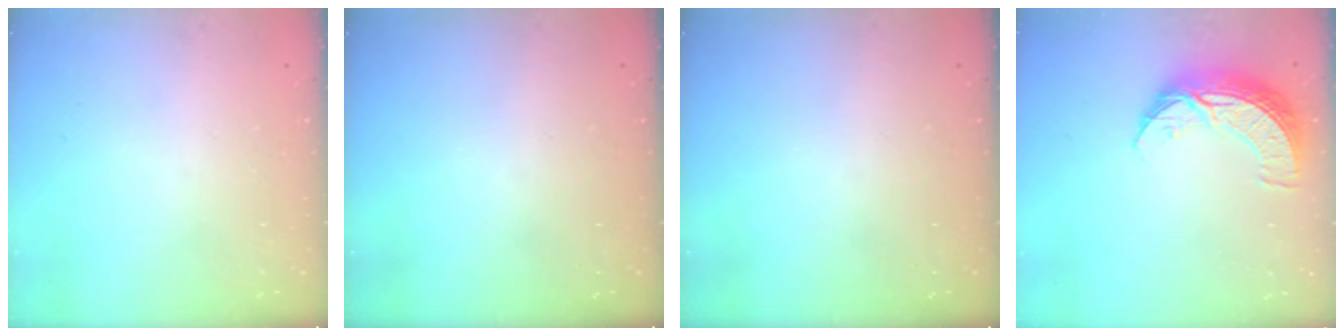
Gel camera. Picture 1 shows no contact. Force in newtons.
{"total": 0.0}
{"total": 0.0}
{"total": 10.3, "press": 10.2, "slide": 0.7}